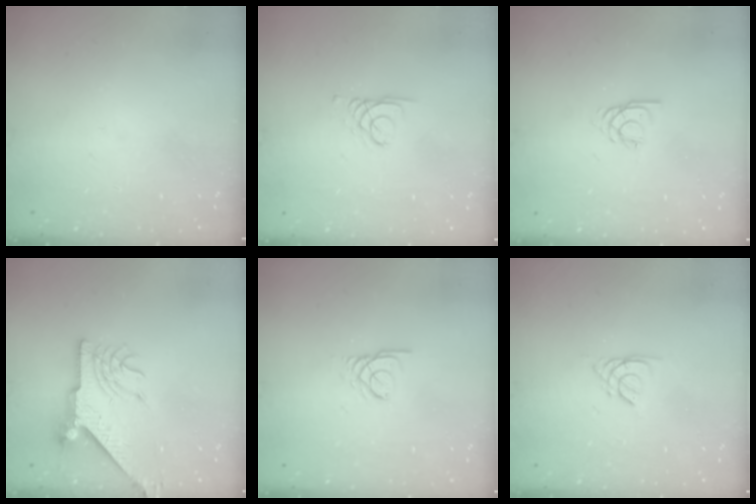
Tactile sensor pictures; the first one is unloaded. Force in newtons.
{"total": 1.4, "press": 1.3, "slide": 0.1}
{"total": 2.3, "press": 2.3, "slide": 0.2}
{"total": 8.5, "press": 8.4, "slide": 1.0}
{"total": 2.4, "press": 2.4, "slide": 0.3}
{"total": 2.6, "press": 2.6, "slide": 0.3}